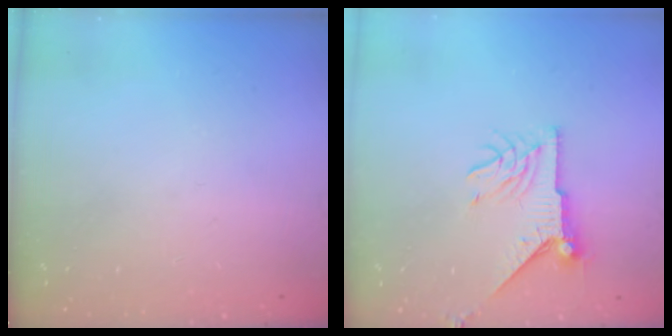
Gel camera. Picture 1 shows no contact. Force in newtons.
{"total": 8.8, "press": 8.8, "slide": 0.1}